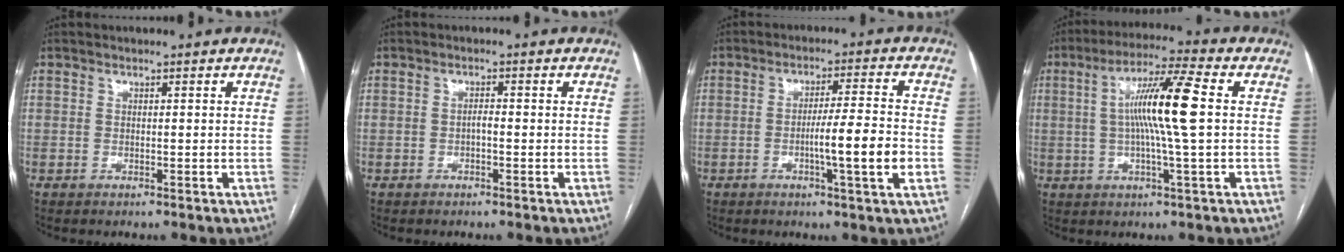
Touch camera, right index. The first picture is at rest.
{"total": 1.1, "force": [-0.4, 0.3, 1.0], "torque": [-0.016, 0.004, -0.008]}
{"total": 8.5, "force": [-2.1, -0.6, 8.2], "torque": [-0.132, -0.004, -0.037]}
{"total": 11.4, "force": [1.0, -0.5, 11.3], "torque": [-0.205, 0.008, 0.012]}